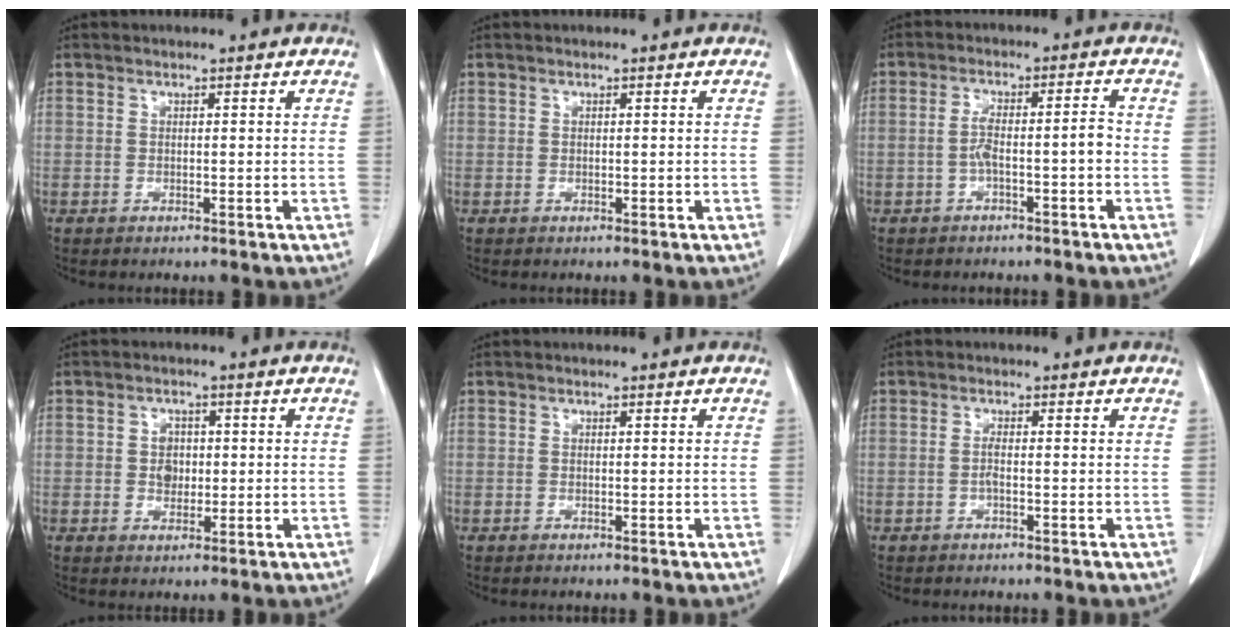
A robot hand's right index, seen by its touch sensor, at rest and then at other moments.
{"total": 0.0}
{"total": 4.6, "force": [-1.4, 0.5, 4.3], "torque": [-0.080, 0.018, -0.021]}
{"total": 3.0, "force": [0.1, 2.4, 1.7], "torque": [-0.025, 0.005, 0.004]}
{"total": 0.0}
{"total": 1.1, "force": [-0.3, 0.0, 1.0], "torque": [-0.020, 0.001, -0.007]}